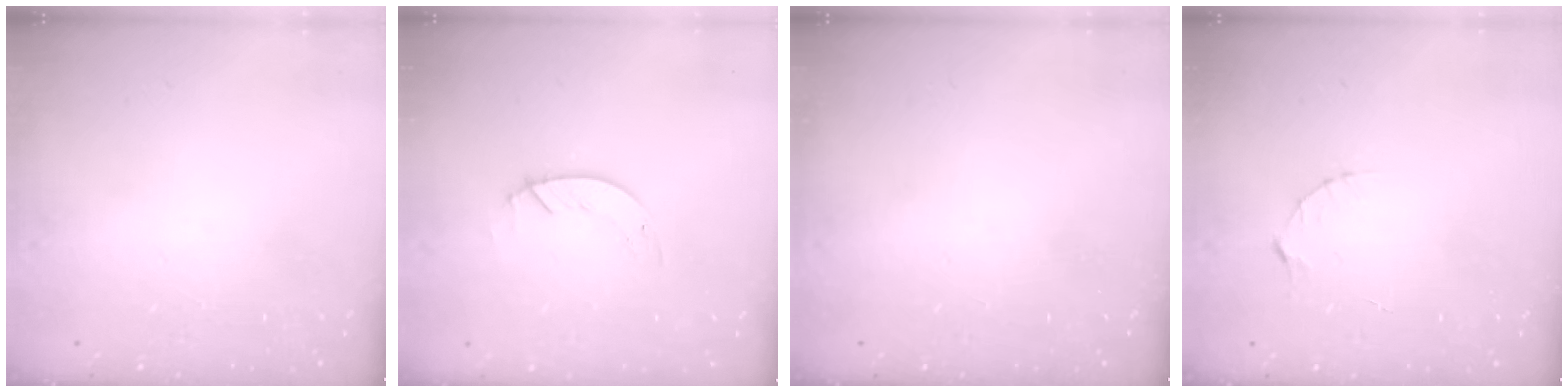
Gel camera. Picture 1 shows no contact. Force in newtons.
{"total": 1.3, "press": 1.3, "slide": 0.2}
{"total": 0.0}
{"total": 3.1, "press": 3.1, "slide": 0.3}